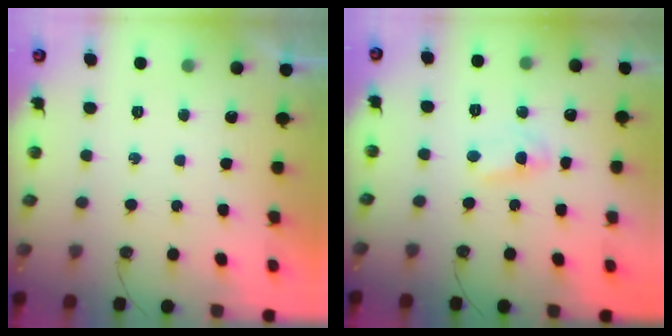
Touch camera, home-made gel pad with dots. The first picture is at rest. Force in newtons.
{"total": 2.0, "press": 2.0, "slide": 0.3}